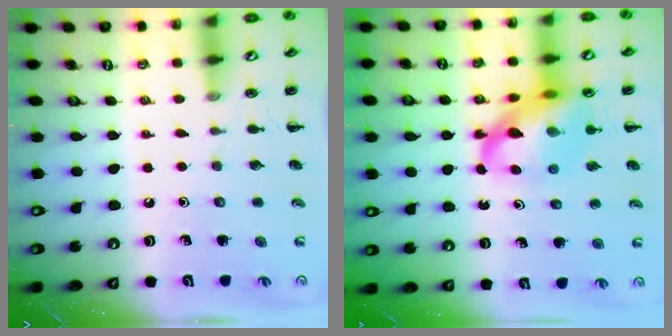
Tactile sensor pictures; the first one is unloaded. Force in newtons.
{"total": 16.0, "press": 15.4, "slide": 4.1}